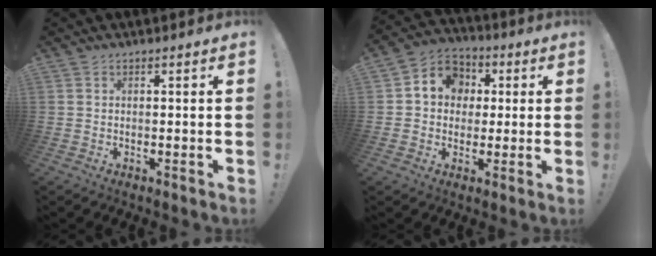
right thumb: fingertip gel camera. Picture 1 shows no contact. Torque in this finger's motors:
{"motor_torque": [1.35, 1.24, 0.08, -0.08, 0.02]}